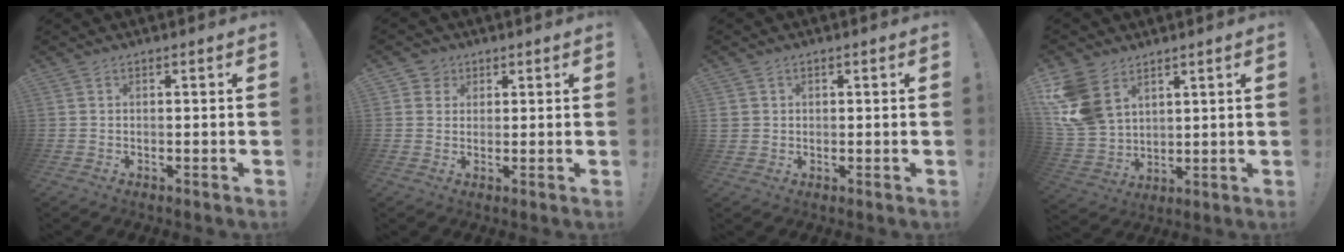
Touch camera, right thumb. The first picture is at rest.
{"total": 3.5, "force": [1.4, 3.2, 0.6], "torque": [-0.008, -0.002, 0.026]}
{"total": 2.7, "force": [0.8, 2.6, 0.2], "torque": [-0.002, 0.002, 0.017]}
{"total": 13.4, "force": [6.7, 9.2, 7.0], "torque": [-0.145, -0.035, 0.135]}